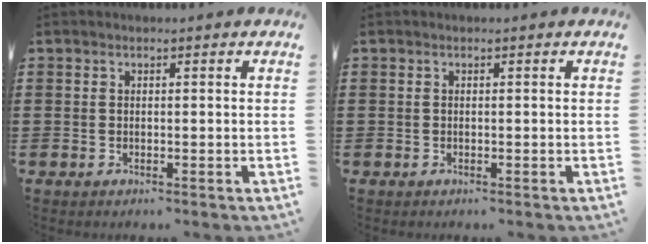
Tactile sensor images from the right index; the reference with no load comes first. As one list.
[{"total": 0.0}]